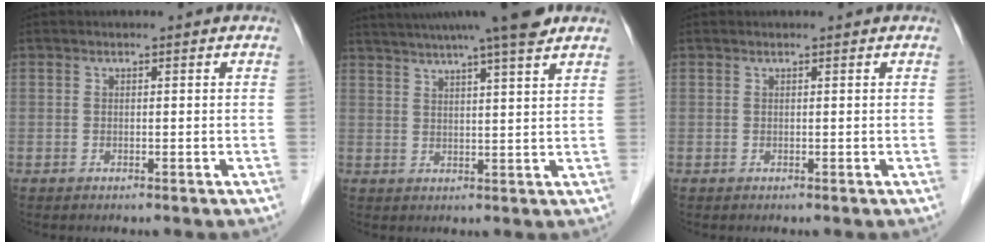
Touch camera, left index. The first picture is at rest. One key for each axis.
{"total": 12.8, "fx": 10.6, "fy": -0.3, "fz": 7.1, "tx": -0.121, "ty": 0.022, "tz": 0.142}
{"total": 0.0}